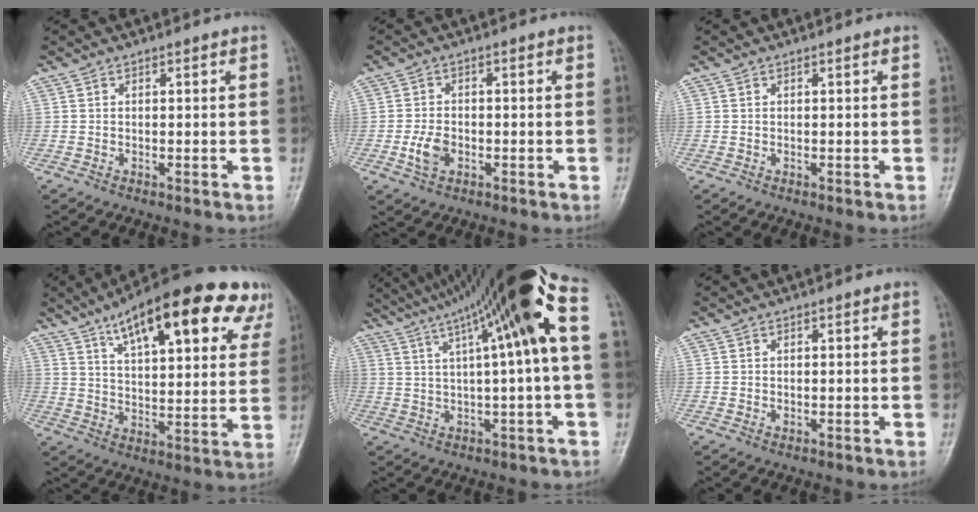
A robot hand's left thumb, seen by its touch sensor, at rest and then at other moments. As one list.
[{"total": 4.2, "force": [-1.4, 2.8, 2.8], "torque": [-0.054, 0.006, -0.026]}, {"total": 0.0}, {"total": 25.2, "force": [14.0, 8.6, 19.1], "torque": [-0.243, -0.019, 0.203]}, {"total": 20.6, "force": [7.3, 2.3, 19.1], "torque": [-0.310, 0.043, 0.114]}, {"total": 0.7, "force": [0.1, 0.5, 0.5], "torque": [-0.006, -0.001, 0.004]}]